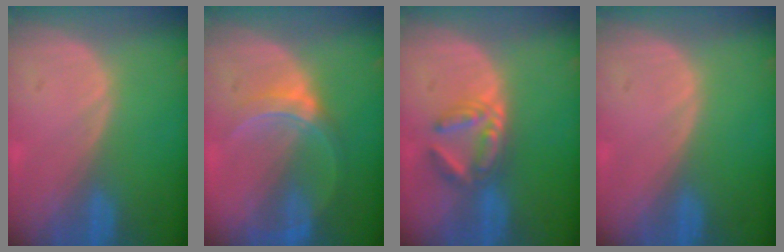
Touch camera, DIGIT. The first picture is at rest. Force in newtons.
{"total": 6.0, "press": 5.5, "slide": 2.3}
{"total": 5.9, "press": 5.2, "slide": 2.8}
{"total": 0.0}